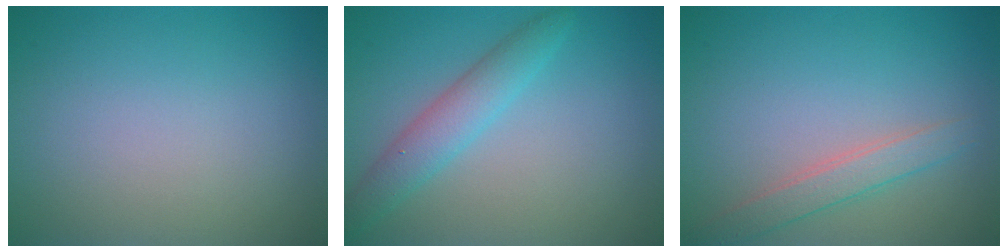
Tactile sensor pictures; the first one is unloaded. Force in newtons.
{"total": 3.2, "press": 3.2, "slide": 0.0}
{"total": 2.3, "press": 2.3, "slide": 0.1}